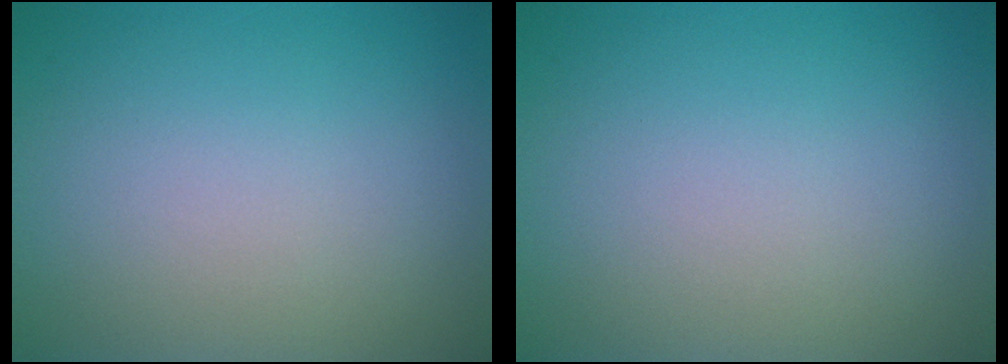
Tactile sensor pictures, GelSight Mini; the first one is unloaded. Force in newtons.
{"total": 0.0}